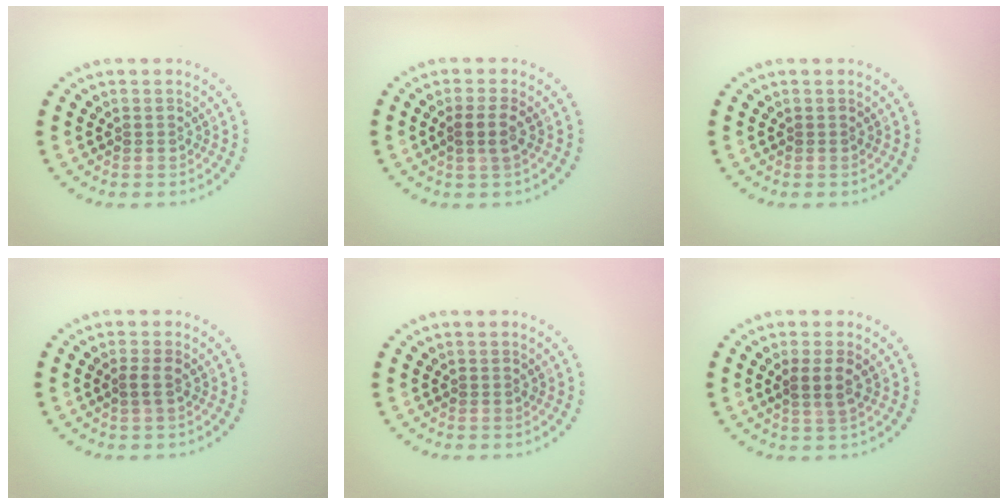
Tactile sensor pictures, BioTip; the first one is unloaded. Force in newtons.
{"total": 1.8, "press": 1.4, "slide": 1.1}
{"total": 0.0}
{"total": 1.0, "press": 0.9, "slide": 0.4}
{"total": 0.0}
{"total": 1.9, "press": 1.6, "slide": 1.0}